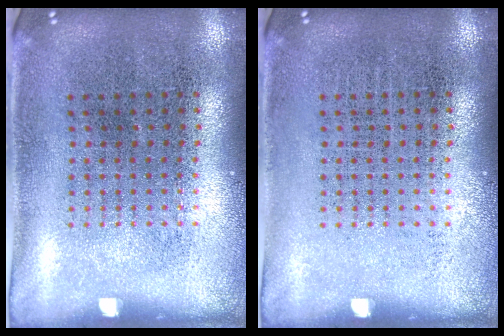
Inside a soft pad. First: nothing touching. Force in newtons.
{"total": 0.0}